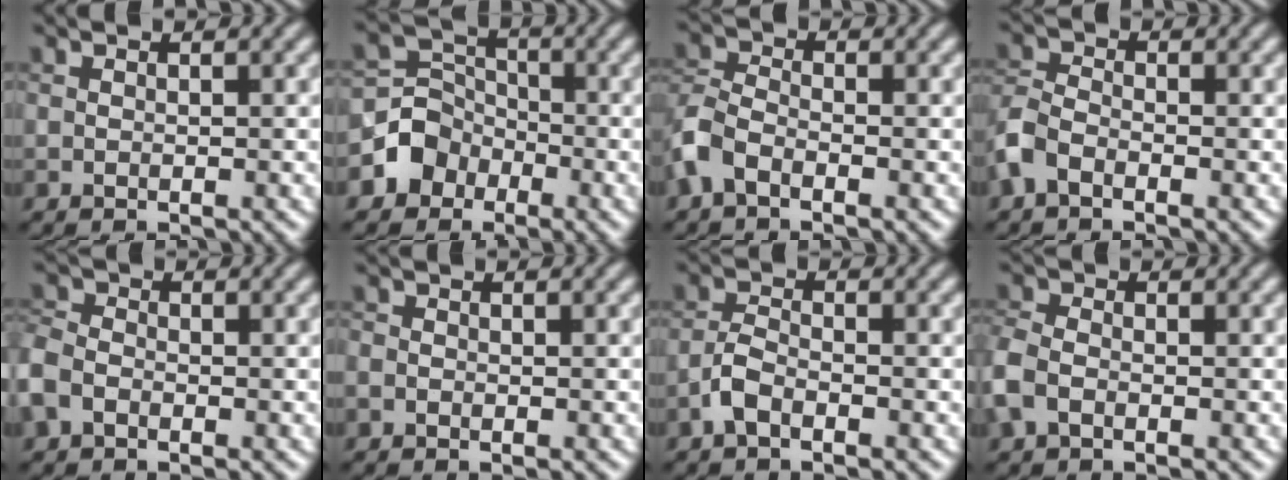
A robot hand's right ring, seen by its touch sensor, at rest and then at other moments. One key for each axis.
{"total": 3.9, "fx": -1.9, "fy": 3.4, "fz": 0.6, "tx": 0.002, "ty": 0.009, "tz": -0.045}
{"total": 3.6, "fx": -1.9, "fy": 2.0, "fz": 2.3, "tx": -0.059, "ty": 0.003, "tz": -0.054}
{"total": 3.1, "fx": -1.7, "fy": 1.8, "fz": 1.9, "tx": -0.046, "ty": 0.004, "tz": -0.050}
{"total": 3.4, "fx": -1.5, "fy": 2.4, "fz": 1.8, "tx": -0.048, "ty": 0.002, "tz": -0.046}
{"total": 0.9, "fx": -0.4, "fy": 0.8, "fz": 0.3, "tx": -0.001, "ty": -0.004, "tz": -0.007}
{"total": 2.2, "fx": -1.4, "fy": 1.0, "fz": 1.5, "tx": -0.031, "ty": 0.006, "tz": -0.034}
{"total": 3.4, "fx": -1.3, "fy": 2.3, "fz": 2.1, "tx": -0.059, "ty": 0.000, "tz": -0.040}